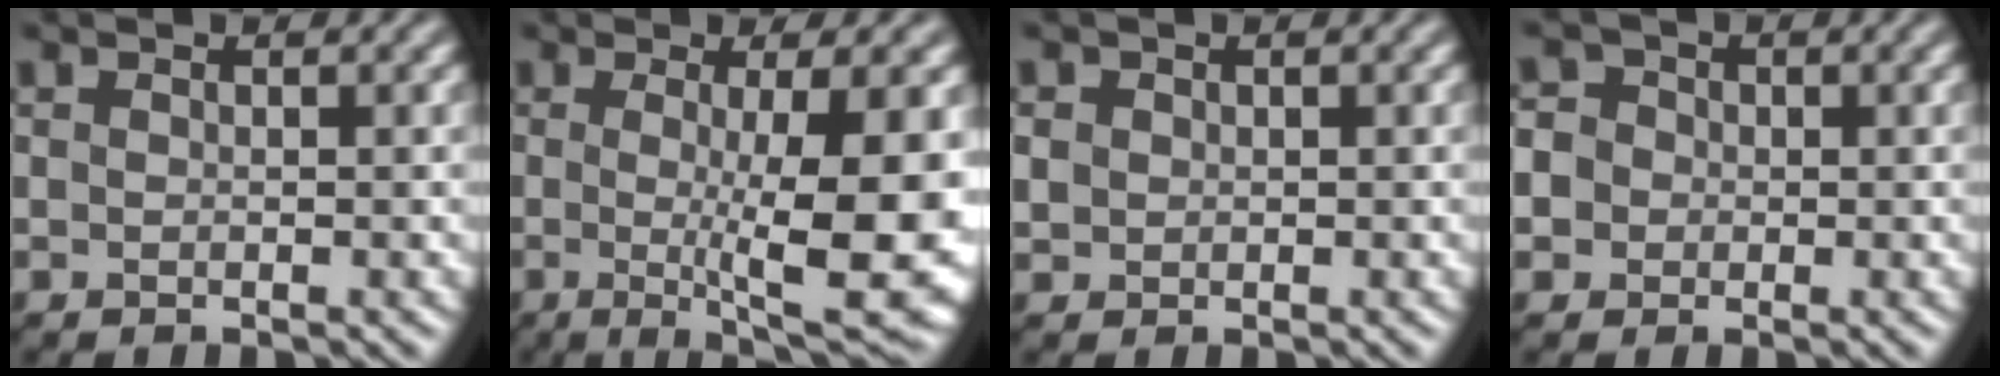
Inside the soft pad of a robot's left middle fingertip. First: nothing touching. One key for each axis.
{"total": 11.4, "fx": -0.8, "fy": 2.6, "fz": 11.0, "tx": -0.143, "ty": -0.016, "tz": -0.011}
{"total": 1.3, "fx": 0.2, "fy": 1.2, "fz": 0.3, "tx": -0.003, "ty": -0.003, "tz": 0.005}
{"total": 5.0, "fx": 0.4, "fy": 4.6, "fz": 1.9, "tx": -0.029, "ty": 0.035, "tz": -0.023}